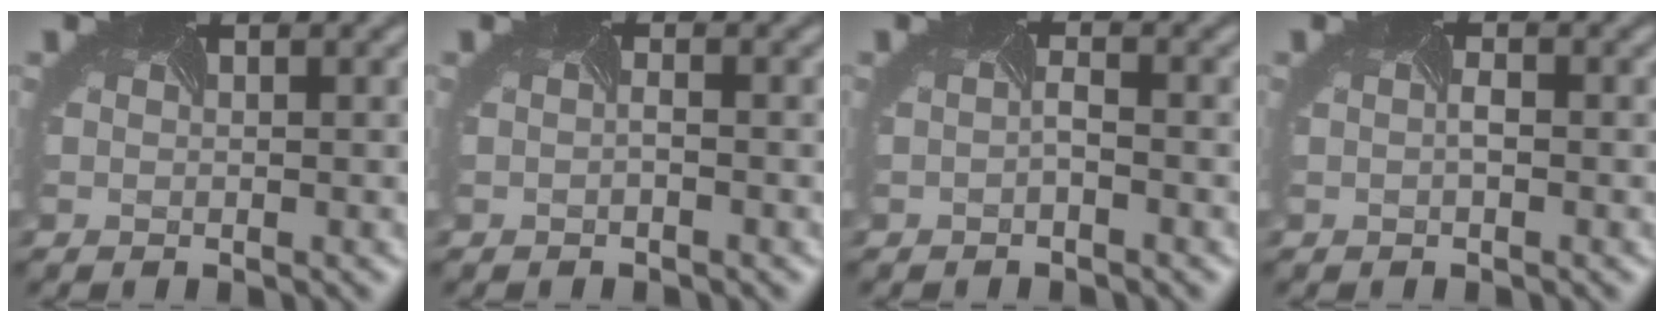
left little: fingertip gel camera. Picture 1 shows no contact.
{"total": 0.6, "force": [-0.6, -0.2, 0.2], "torque": [-0.005, -0.003, -0.009]}
{"total": 0.9, "force": [-0.7, -0.1, 0.5], "torque": [-0.014, -0.004, -0.015]}
{"total": 0.6, "force": [-0.4, 0.1, 0.5], "torque": [-0.011, -0.002, -0.005]}